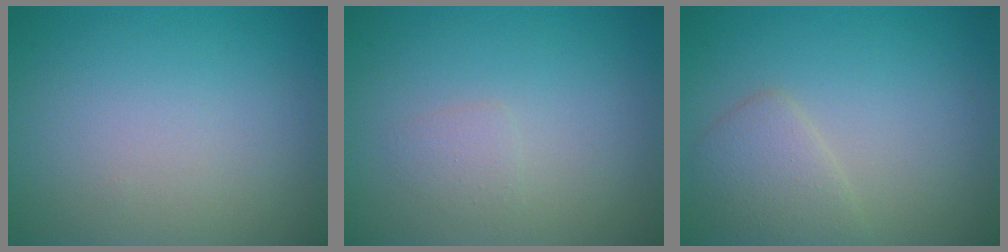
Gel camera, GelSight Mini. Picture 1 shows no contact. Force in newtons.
{"total": 1.1, "press": 1.1, "slide": 0.0}
{"total": 2.5, "press": 2.5, "slide": 0.2}